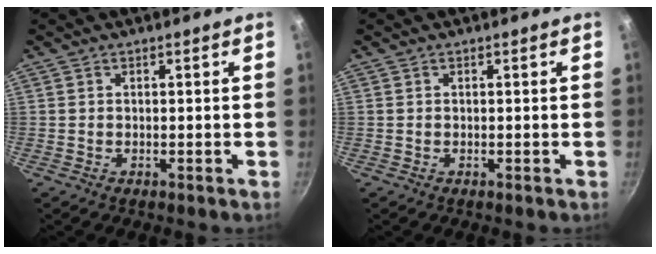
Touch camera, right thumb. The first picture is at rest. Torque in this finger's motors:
{"motor_torque": [-0.01, 0.00, -0.03, 0.03, 0.00]}